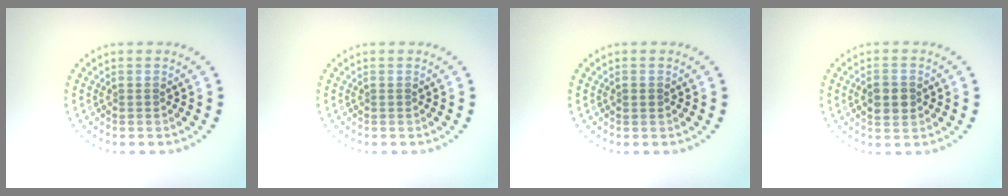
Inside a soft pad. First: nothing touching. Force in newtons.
{"total": 0.0}
{"total": 0.8, "press": 0.8, "slide": 0.1}
{"total": 3.0, "press": 3.0, "slide": 0.1}